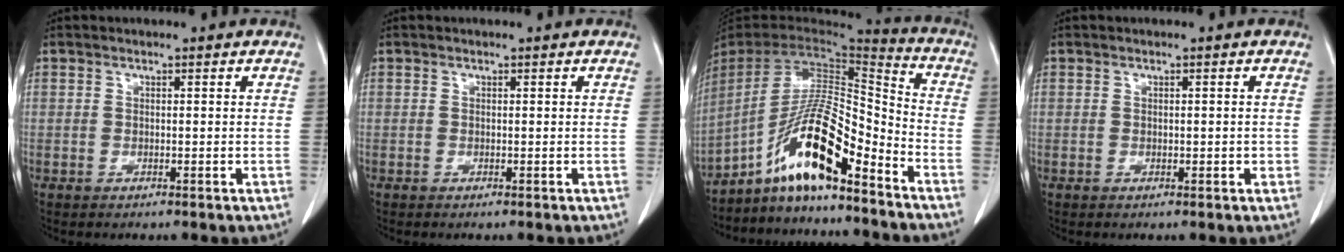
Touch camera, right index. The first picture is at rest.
{"total": 0.0}
{"total": 15.0, "force": [-10.2, 1.7, 10.9], "torque": [-0.197, 0.011, -0.182]}
{"total": 1.1, "force": [0.0, 0.8, 0.8], "torque": [-0.006, 0.006, 0.006]}